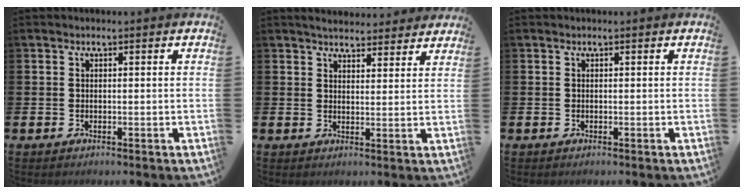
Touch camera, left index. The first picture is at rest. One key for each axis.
{"total": 4.0, "fx": 3.9, "fy": 0.7, "fz": 0.4, "tx": -0.010, "ty": -0.020, "tz": 0.070}
{"total": 0.0}